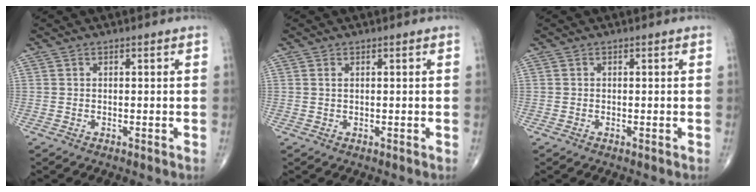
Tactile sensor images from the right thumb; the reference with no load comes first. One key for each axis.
{"total": 0.5, "fx": 0.3, "fy": 0.2, "fz": 0.4, "tx": -0.011, "ty": 0.003, "tz": 0.006}
{"total": 0.0}